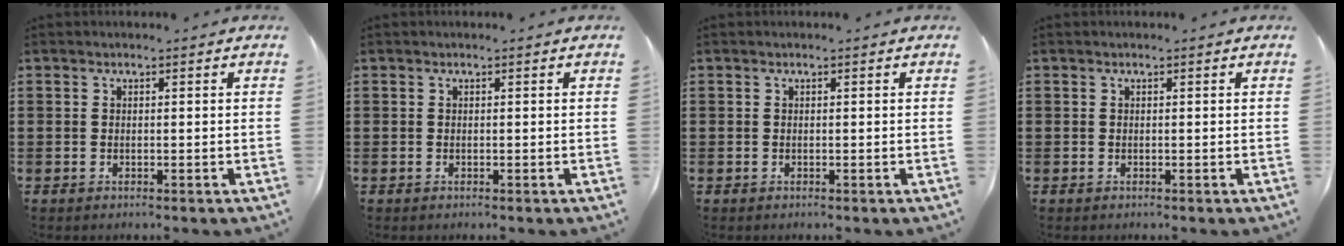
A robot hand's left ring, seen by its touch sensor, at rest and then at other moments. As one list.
[{"total": 0.0}, {"total": 0.0}, {"total": 0.0}]